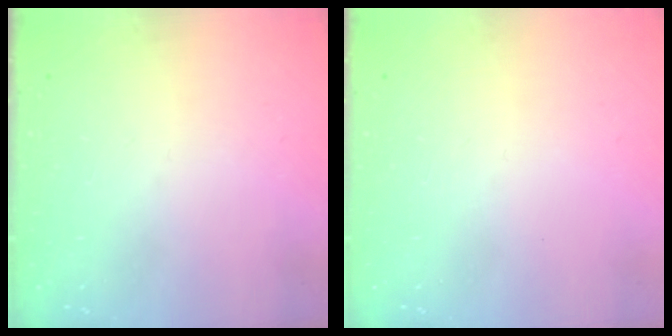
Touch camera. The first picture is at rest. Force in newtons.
{"total": 0.0}